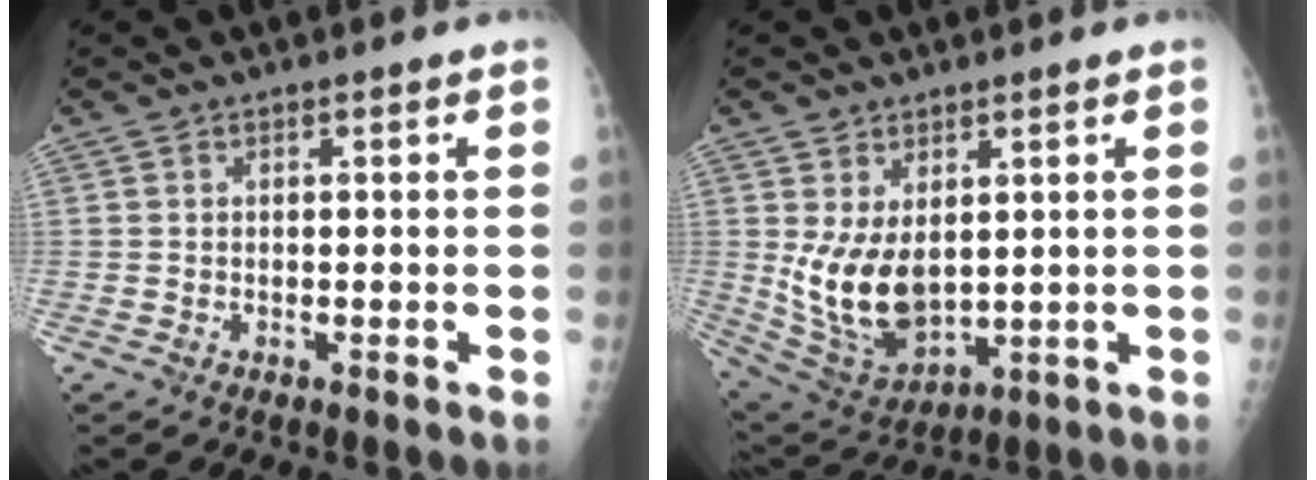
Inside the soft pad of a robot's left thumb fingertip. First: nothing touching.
{"total": 11.7, "force": [1.4, 7.4, 9.0], "torque": [-0.150, -0.021, 0.053]}